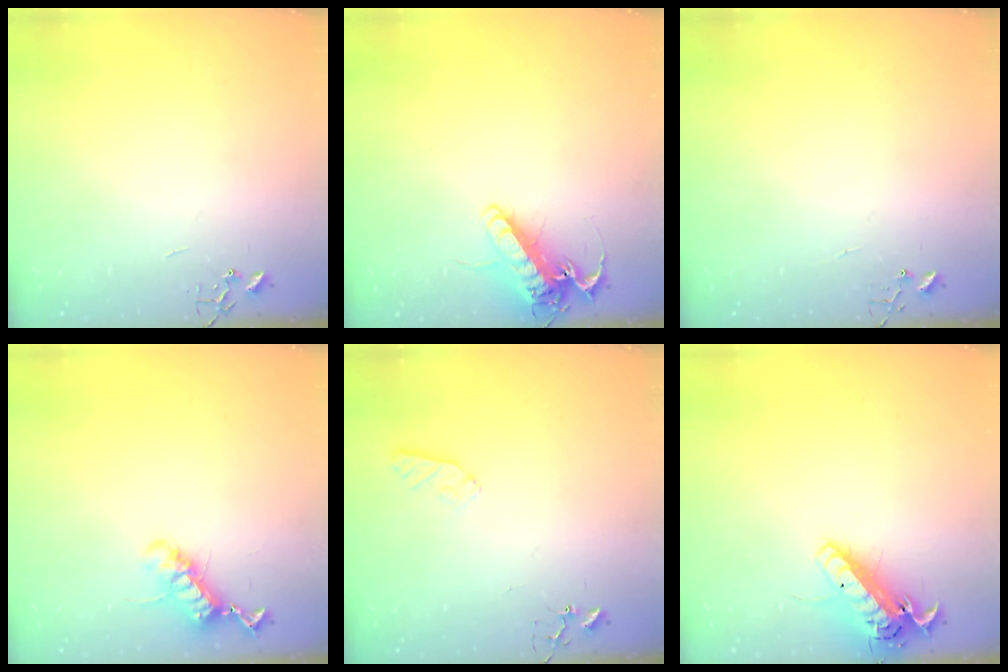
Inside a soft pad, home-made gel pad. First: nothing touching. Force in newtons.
{"total": 15.2, "press": 15.0, "slide": 2.4}
{"total": 3.9, "press": 3.9, "slide": 0.4}
{"total": 11.7, "press": 11.7, "slide": 0.9}
{"total": 6.1, "press": 6.1, "slide": 0.8}
{"total": 15.0, "press": 14.7, "slide": 3.0}